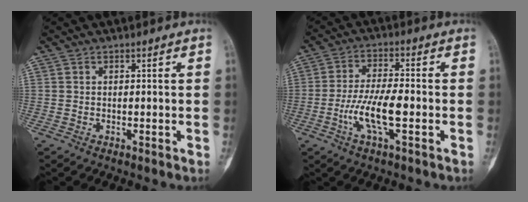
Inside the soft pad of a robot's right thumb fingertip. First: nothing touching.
{"total": 8.9, "force": [-2.5, 2.4, 8.2], "torque": [-0.169, 0.012, -0.048]}